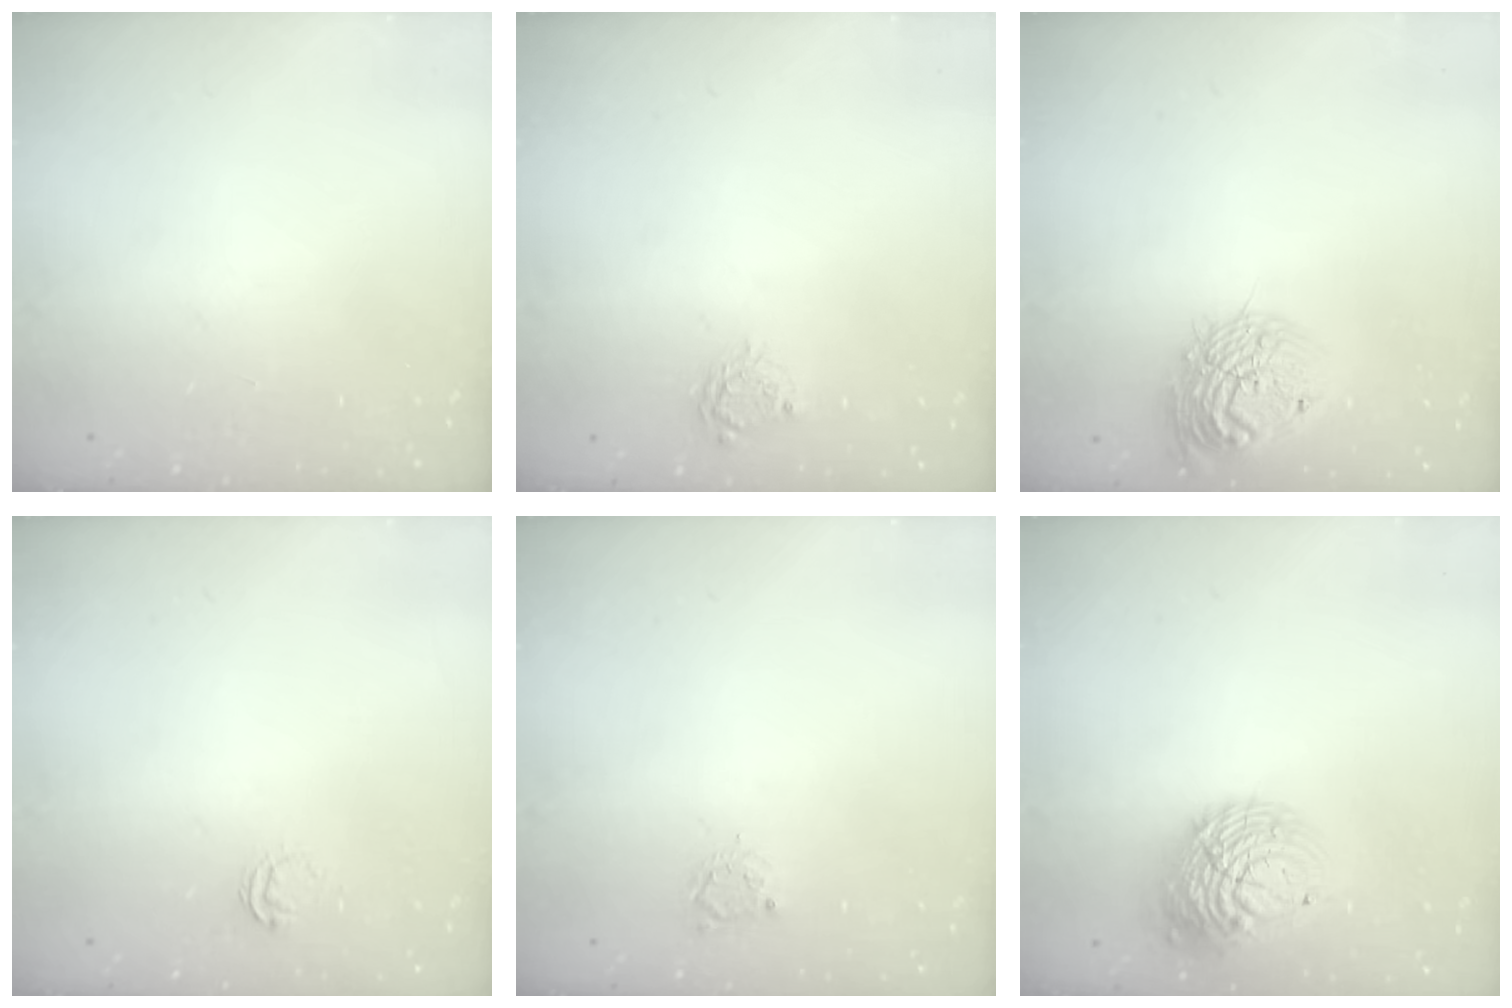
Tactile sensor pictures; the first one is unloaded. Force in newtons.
{"total": 4.5, "press": 4.5, "slide": 0.1}
{"total": 14.7, "press": 14.6, "slide": 1.4}
{"total": 3.1, "press": 3.1, "slide": 0.3}
{"total": 3.0, "press": 3.0, "slide": 0.3}
{"total": 13.3, "press": 13.2, "slide": 1.2}